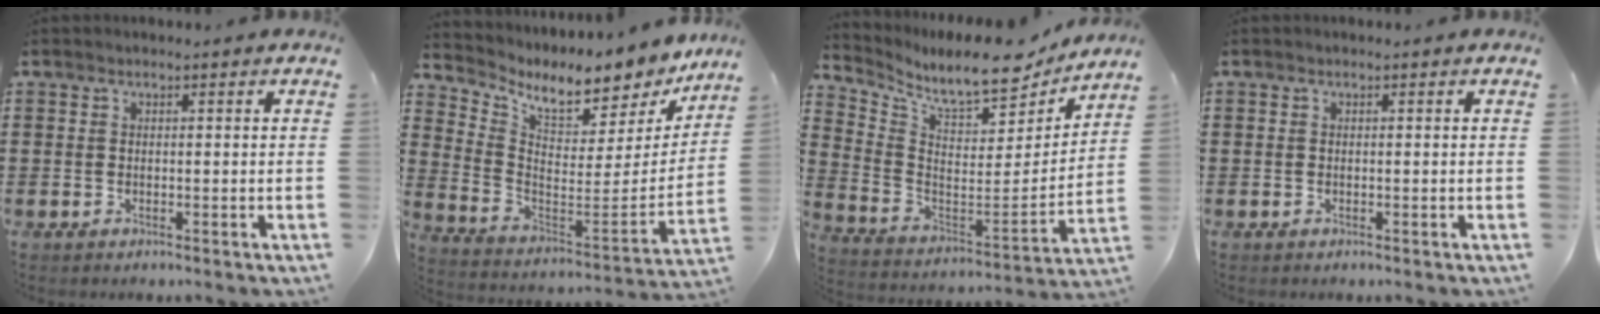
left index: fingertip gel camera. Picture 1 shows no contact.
{"total": 6.9, "force": [6.2, 1.7, 2.7], "torque": [-0.073, -0.066, 0.100]}
{"total": 8.7, "force": [7.7, 1.4, 3.7], "torque": [-0.100, -0.068, 0.128]}
{"total": 0.0}